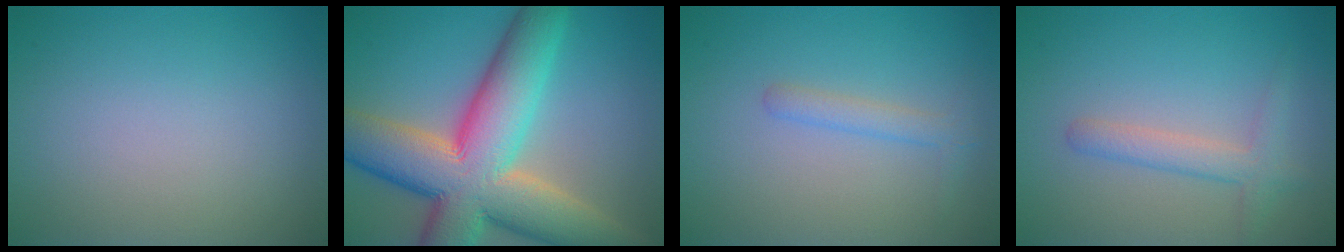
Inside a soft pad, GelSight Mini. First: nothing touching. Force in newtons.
{"total": 14.4, "press": 14.3, "slide": 1.2}
{"total": 1.6, "press": 1.6, "slide": 0.1}
{"total": 1.8, "press": 1.8, "slide": 0.2}